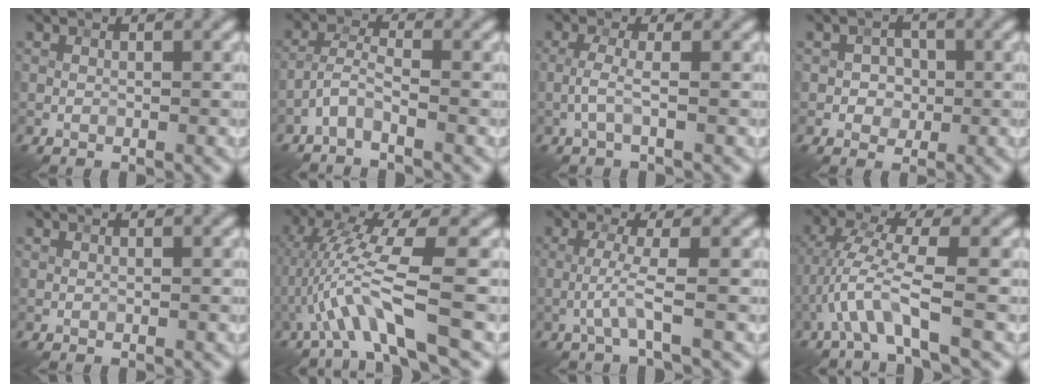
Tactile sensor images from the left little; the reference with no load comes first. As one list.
[{"total": 2.3, "force": [-1.7, 0.4, 1.5], "torque": [-0.035, 0.007, -0.042]}, {"total": 1.8, "force": [-0.5, 0.1, 1.7], "torque": [-0.037, 0.007, -0.014]}, {"total": 2.0, "force": [-0.1, 1.8, 0.9], "torque": [-0.001, -0.001, -0.008]}, {"total": 0.0}, {"total": 6.5, "force": [-2.1, 0.3, 6.2], "torque": [-0.133, 0.007, -0.034]}, {"total": 2.2, "force": [-0.8, -0.2, 2.1], "torque": [-0.045, 0.007, -0.020]}, {"total": 4.3, "force": [-1.8, 0.3, 3.9], "torque": [-0.083, 0.013, -0.036]}]